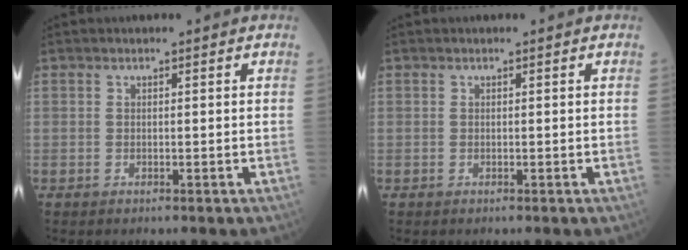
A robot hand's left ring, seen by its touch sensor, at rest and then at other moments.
{"total": 0.0}